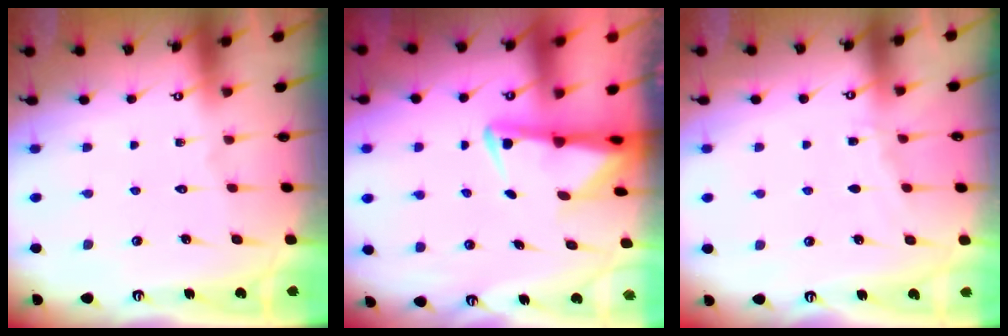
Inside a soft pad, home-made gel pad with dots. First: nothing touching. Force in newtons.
{"total": 3.6, "press": 3.5, "slide": 0.7}
{"total": 2.9, "press": 2.9, "slide": 0.3}